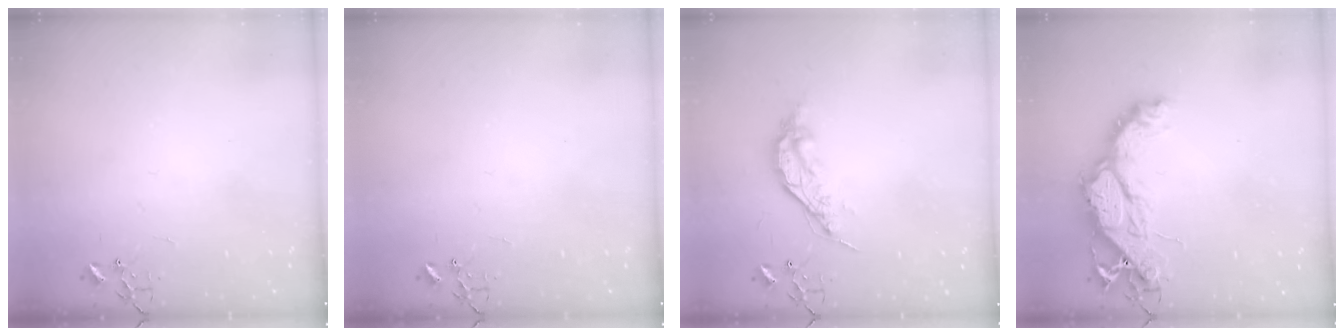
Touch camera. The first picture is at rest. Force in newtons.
{"total": 0.0}
{"total": 10.0, "press": 10.0, "slide": 0.8}
{"total": 14.8, "press": 14.8, "slide": 1.4}